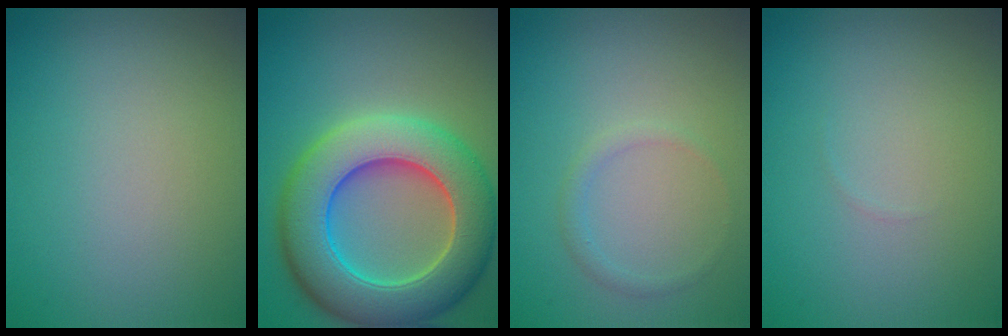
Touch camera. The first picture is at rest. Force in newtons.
{"total": 10.8, "press": 10.8, "slide": 0.8}
{"total": 1.1, "press": 1.1, "slide": 0.1}
{"total": 0.0}